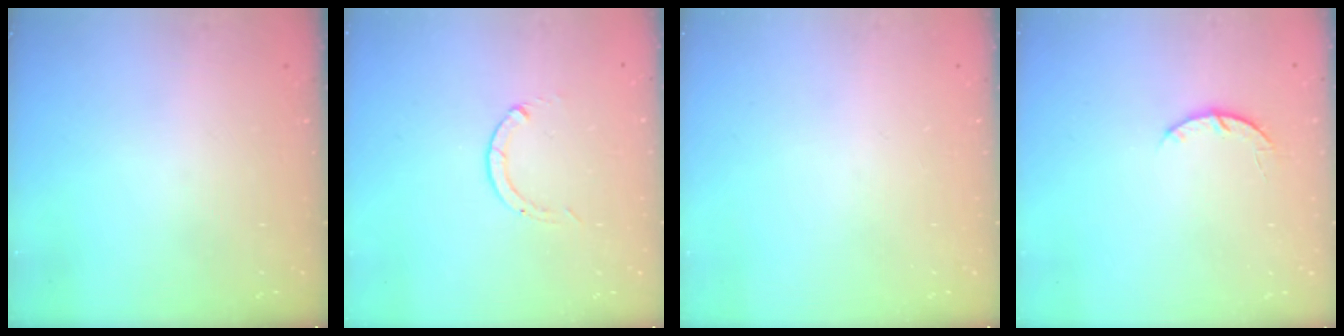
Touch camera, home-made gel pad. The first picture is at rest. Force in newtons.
{"total": 0.0}
{"total": 0.0}
{"total": 4.0, "press": 4.0, "slide": 0.5}